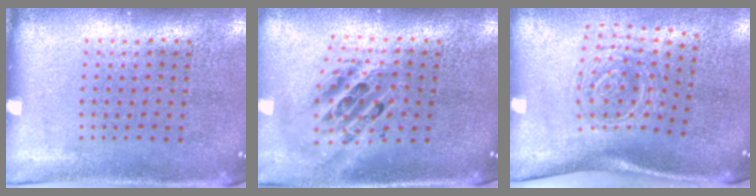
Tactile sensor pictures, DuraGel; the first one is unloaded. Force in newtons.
{"total": 2.2, "press": 1.6, "slide": 1.4}
{"total": 1.8, "press": 1.2, "slide": 1.4}